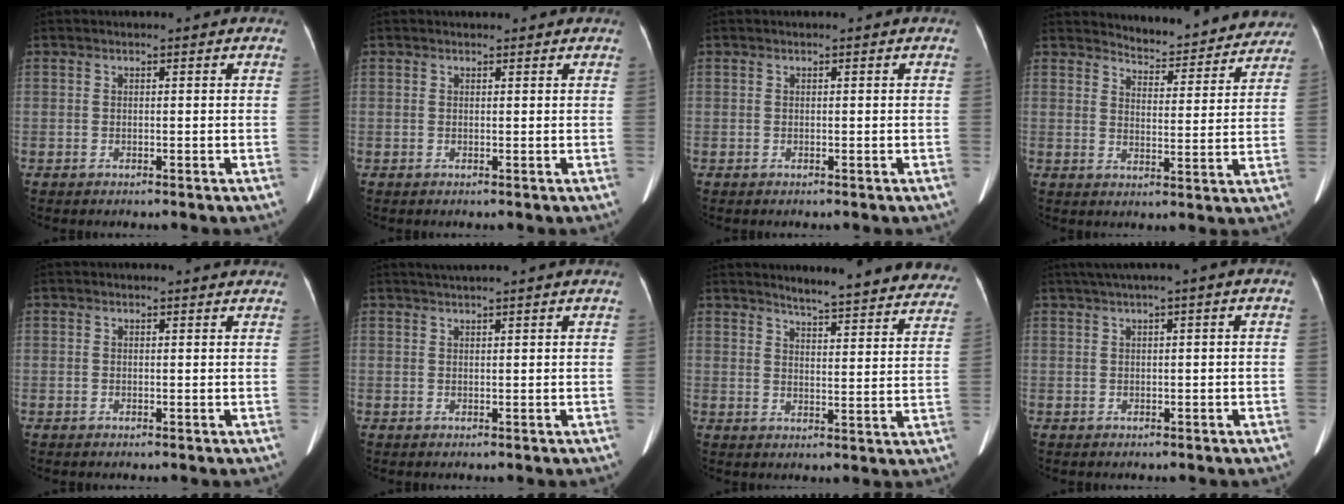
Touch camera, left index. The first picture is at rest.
{"total": 1.3, "force": [1.1, 0.7, 0.1], "torque": [-0.003, 0.012, 0.012]}
{"total": 0.0}
{"total": 12.7, "force": [12.3, 2.8, 1.6], "torque": [-0.002, -0.019, 0.139]}
{"total": 1.3, "force": [1.1, 0.6, 0.0], "torque": [-0.010, 0.007, 0.005]}
{"total": 2.6, "force": [2.2, -0.9, 1.1], "torque": [-0.013, 0.016, 0.043]}
{"total": 19.4, "force": [18.2, 2.5, 6.5], "torque": [-0.066, -0.053, 0.205]}
{"total": 2.6, "force": [1.0, 0.0, 2.4], "torque": [-0.047, 0.023, 0.023]}